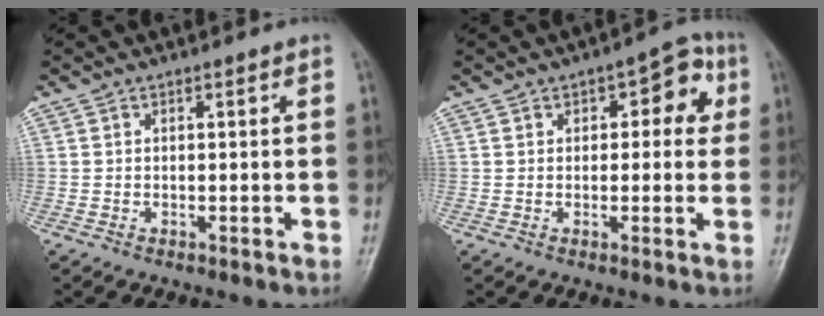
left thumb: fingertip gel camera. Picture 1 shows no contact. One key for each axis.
{"total": 7.1, "fx": 2.1, "fy": 4.0, "fz": 5.5, "tx": -0.029, "ty": 0.010, "tz": 0.017}